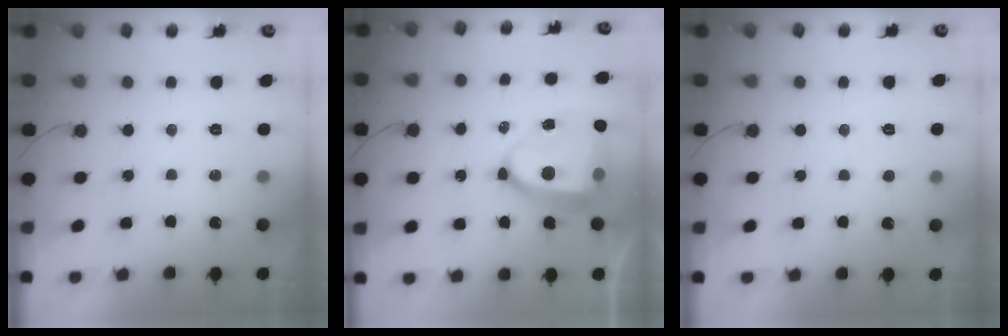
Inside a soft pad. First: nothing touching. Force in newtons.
{"total": 15.2, "press": 15.1, "slide": 1.7}
{"total": 2.0, "press": 2.0, "slide": 0.3}